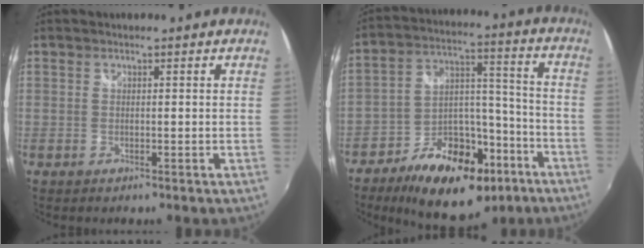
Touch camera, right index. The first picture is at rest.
{"total": 20.5, "force": [-12.5, 10.9, 11.9], "torque": [-0.204, 0.029, -0.186]}